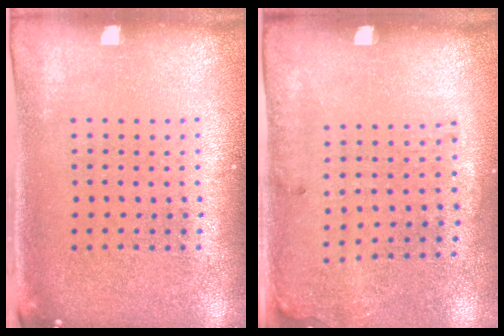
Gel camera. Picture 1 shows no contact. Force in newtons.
{"total": 1.8, "press": 1.2, "slide": 1.3}